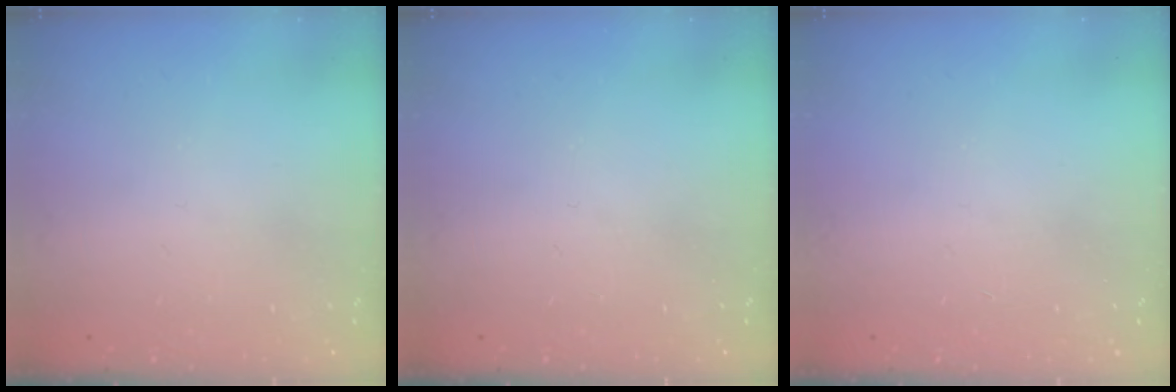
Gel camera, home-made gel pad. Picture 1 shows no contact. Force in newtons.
{"total": 0.0}
{"total": 2.8, "press": 2.8, "slide": 0.3}